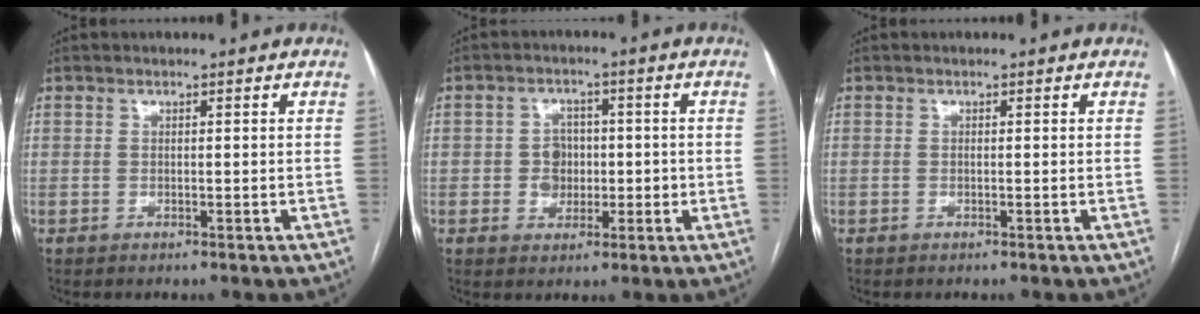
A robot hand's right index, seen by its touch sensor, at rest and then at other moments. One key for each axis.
{"total": 4.4, "fx": -0.3, "fy": 3.9, "fz": 1.9, "tx": -0.025, "ty": 0.015, "tz": 0.002}
{"total": 0.0}